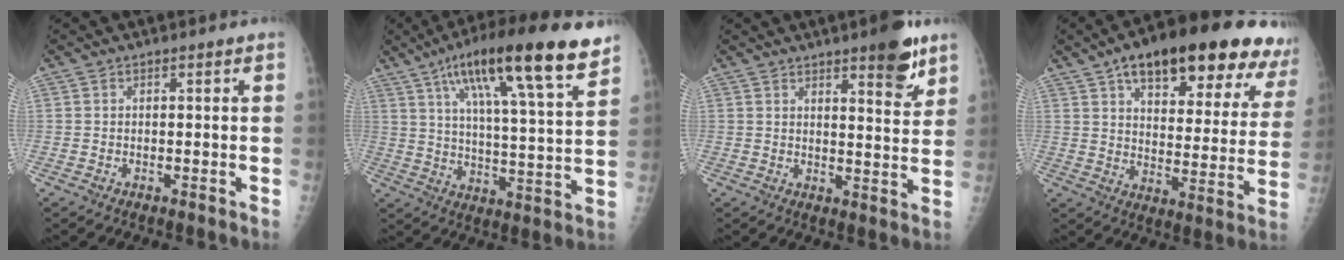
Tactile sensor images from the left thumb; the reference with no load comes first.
{"total": 22.0, "force": [13.2, 3.8, 17.2], "torque": [-0.261, -0.033, 0.211]}
{"total": 8.4, "force": [5.4, 2.1, 6.1], "torque": [-0.066, -0.033, 0.072]}
{"total": 26.9, "force": [16.7, 10.1, 18.5], "torque": [-0.223, -0.025, 0.227]}